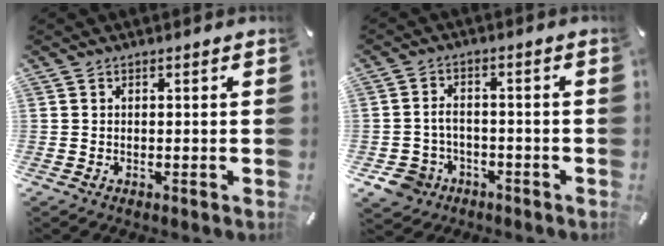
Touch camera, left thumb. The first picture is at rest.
{"total": 6.3, "force": [-2.5, 5.1, 2.6], "torque": [-0.074, 0.012, -0.050]}